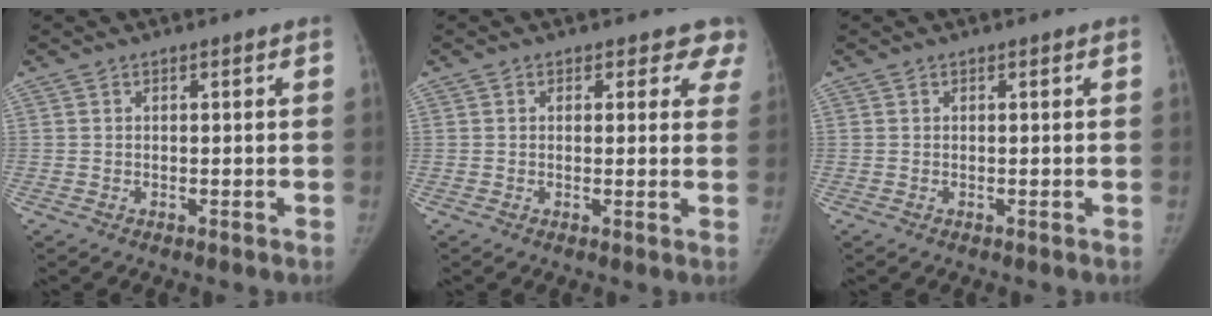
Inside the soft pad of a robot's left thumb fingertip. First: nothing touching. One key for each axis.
{"total": 4.8, "fx": 3.8, "fy": 2.8, "fz": 0.5, "tx": 0.046, "ty": -0.011, "tz": 0.020}
{"total": 0.0}